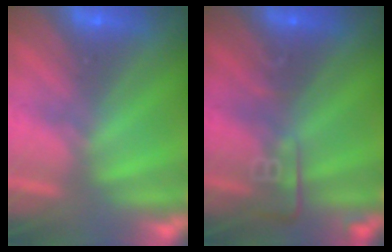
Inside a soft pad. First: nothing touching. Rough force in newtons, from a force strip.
{"total": 2.6}